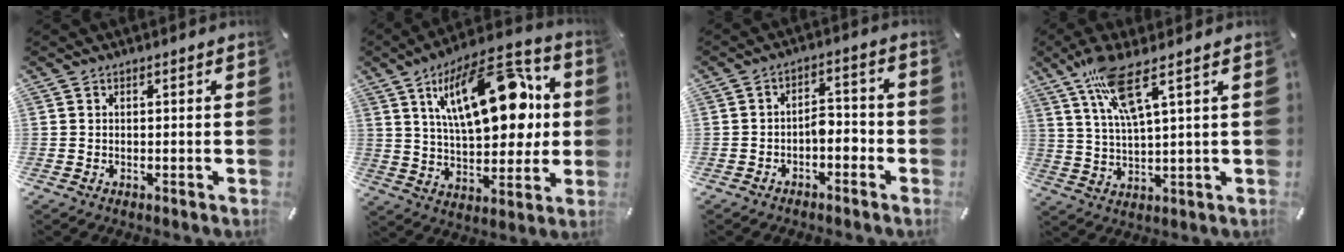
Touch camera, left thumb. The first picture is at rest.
{"total": 24.3, "force": [8.2, 11.7, 19.7], "torque": [-0.308, -0.029, 0.125]}
{"total": 4.8, "force": [-2.5, 2.8, 3.0], "torque": [-0.050, 0.019, -0.046]}
{"total": 10.4, "force": [6.0, 1.7, 8.3], "torque": [-0.167, -0.010, 0.106]}